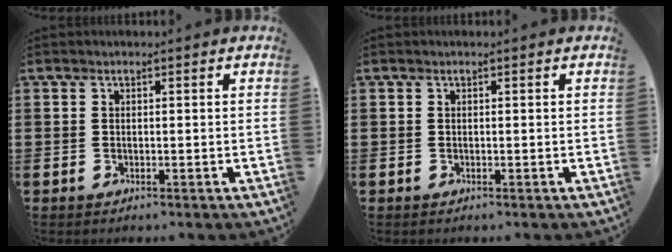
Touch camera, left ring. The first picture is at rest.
{"total": 0.0}